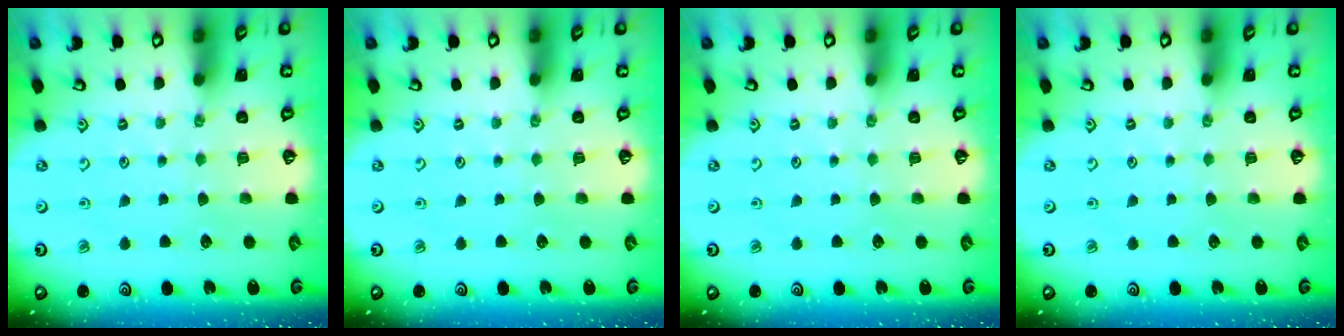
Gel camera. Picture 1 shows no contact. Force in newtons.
{"total": 0.0}
{"total": 0.0}
{"total": 0.0}